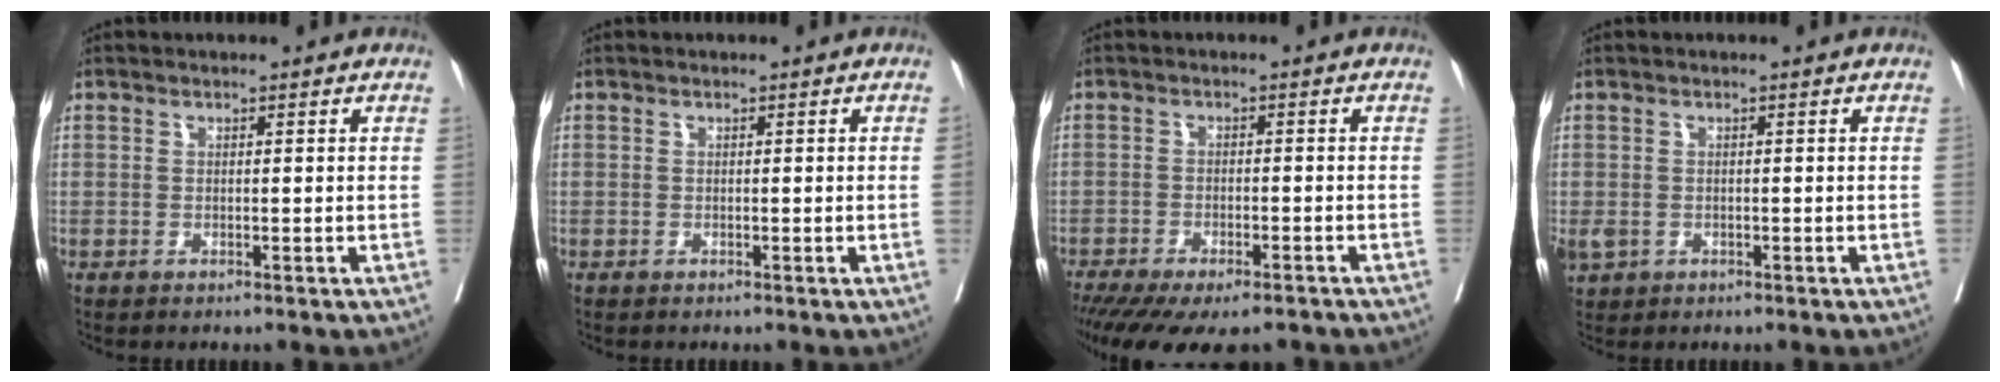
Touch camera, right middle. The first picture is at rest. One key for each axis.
{"total": 0.0}
{"total": 14.7, "fx": -11.8, "fy": 4.3, "fz": 7.6, "tx": -0.160, "ty": -0.025, "tz": -0.167}
{"total": 2.8, "fx": -0.9, "fy": 2.2, "fz": 1.4, "tx": -0.034, "ty": -0.005, "tz": -0.009}